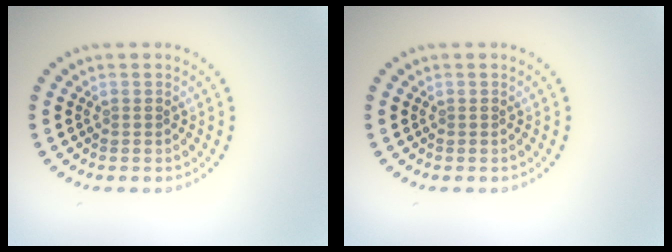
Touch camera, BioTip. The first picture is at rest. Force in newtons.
{"total": 0.0}